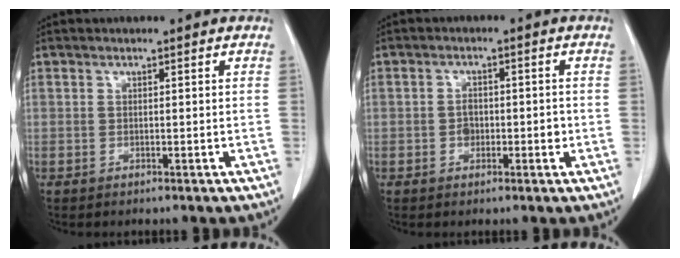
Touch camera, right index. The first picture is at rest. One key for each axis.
{"total": 2.8, "fx": -0.5, "fy": 1.9, "fz": 2.0, "tx": -0.029, "ty": 0.005, "tz": -0.007}